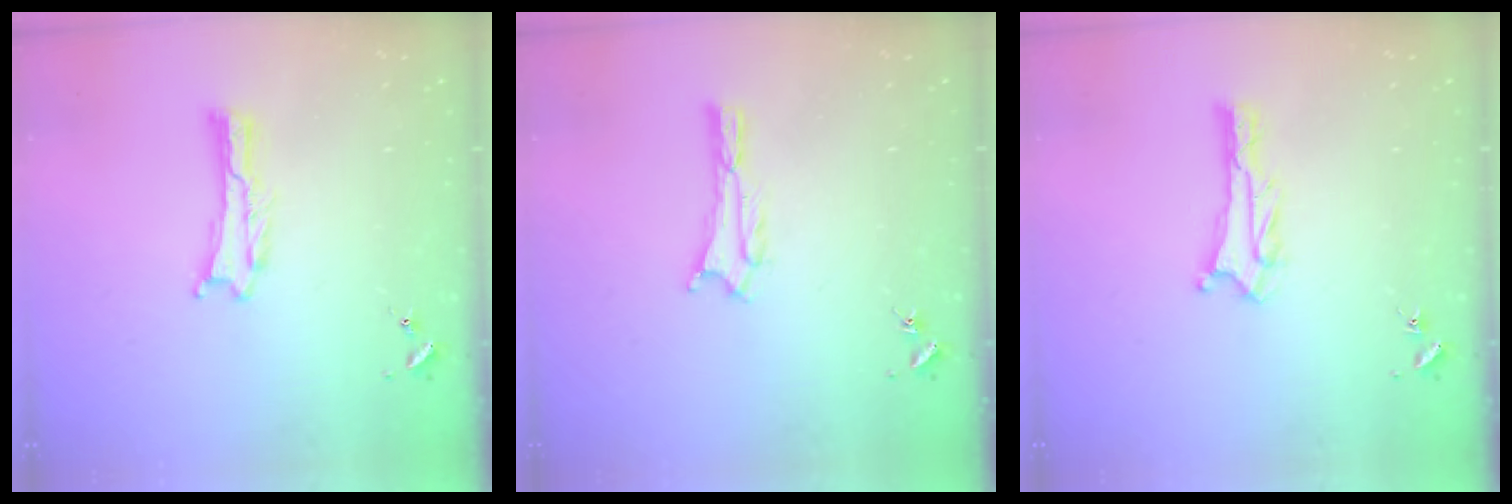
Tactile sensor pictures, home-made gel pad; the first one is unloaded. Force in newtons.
{"total": 1.6, "press": 1.6, "slide": 0.2}
{"total": 3.4, "press": 3.4, "slide": 0.2}